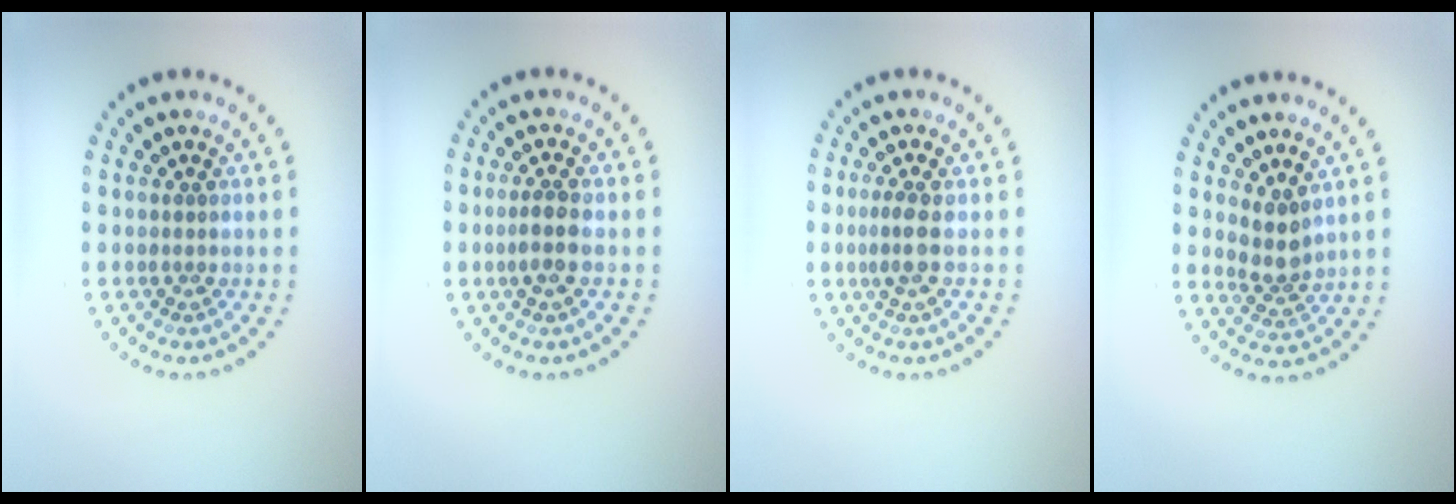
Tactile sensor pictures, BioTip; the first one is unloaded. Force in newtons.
{"total": 2.0, "press": 1.8, "slide": 0.8}
{"total": 1.8, "press": 1.5, "slide": 1.0}
{"total": 2.4, "press": 1.9, "slide": 1.5}